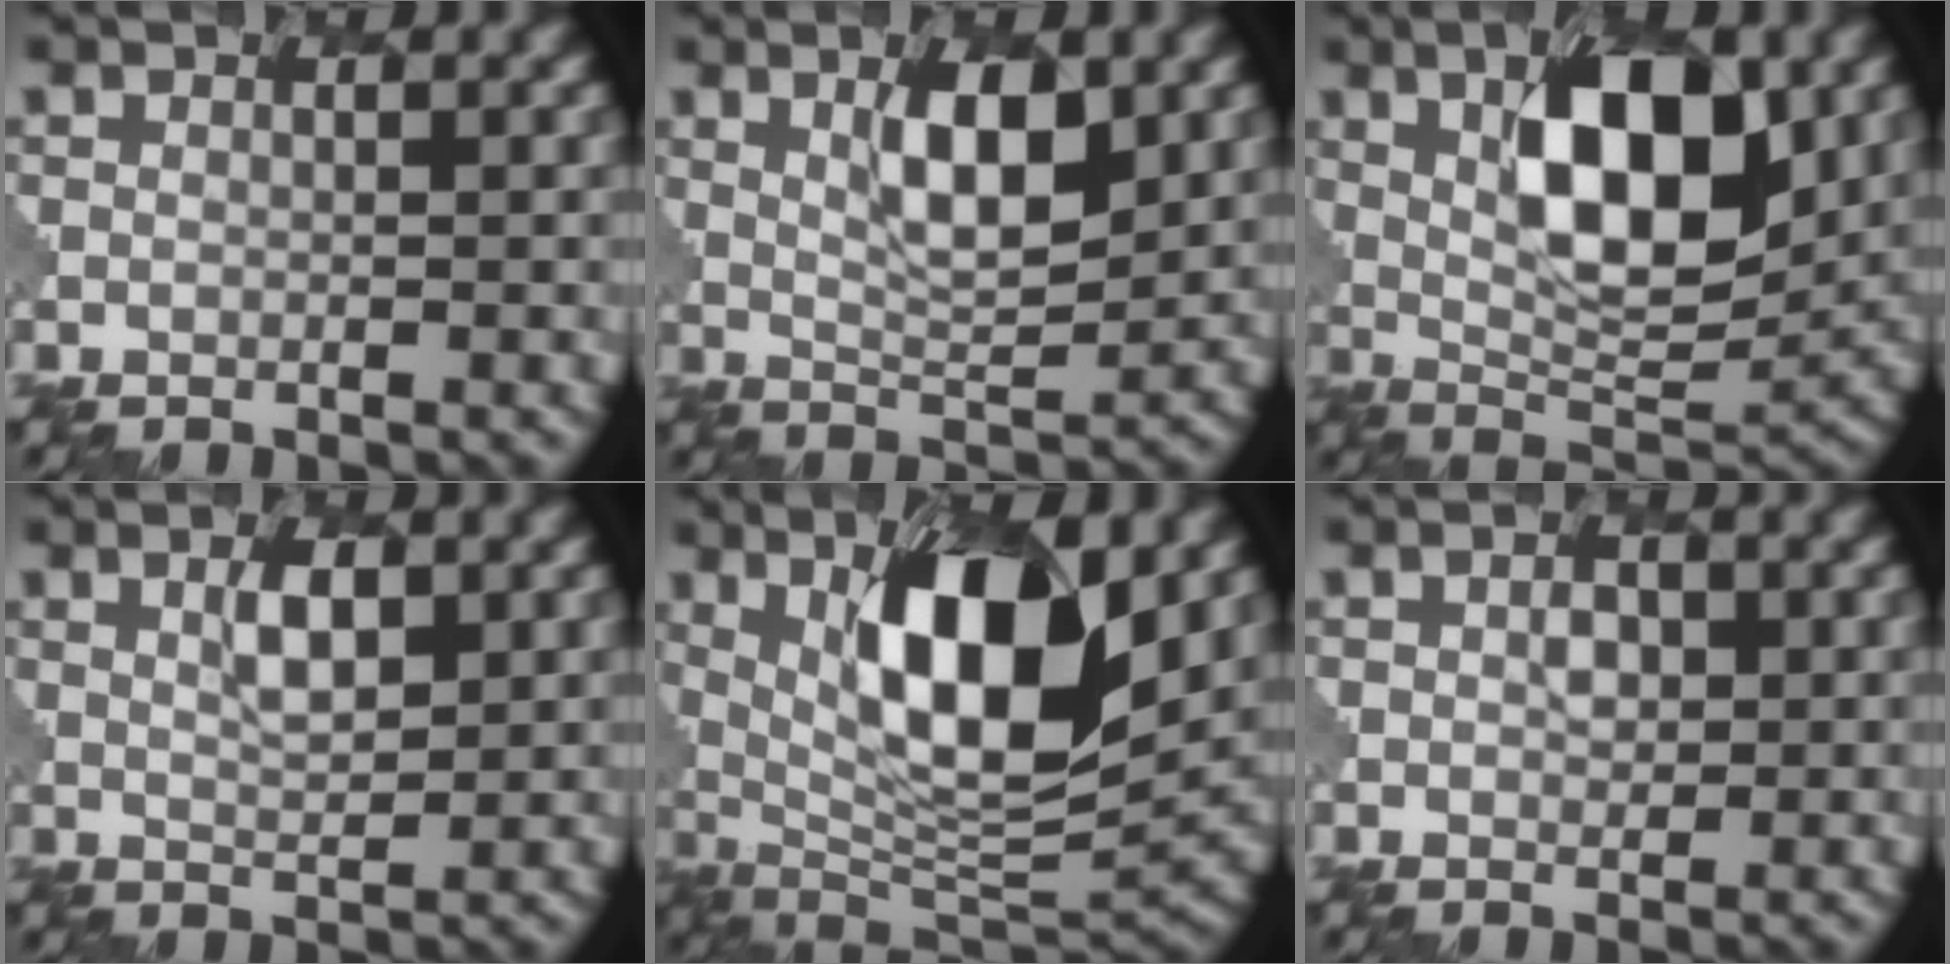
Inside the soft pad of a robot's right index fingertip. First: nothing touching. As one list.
[{"total": 5.1, "force": [2.0, 1.6, 4.3], "torque": [-0.078, -0.006, 0.039]}, {"total": 9.5, "force": [2.8, 3.8, 8.2], "torque": [-0.127, -0.001, 0.047]}, {"total": 2.6, "force": [1.3, 0.8, 2.1], "torque": [-0.039, -0.001, 0.024]}, {"total": 11.8, "force": [3.3, 3.9, 10.6], "torque": [-0.168, -0.009, 0.059]}, {"total": 1.5, "force": [0.4, 1.0, 0.9], "torque": [-0.012, -0.001, 0.007]}]